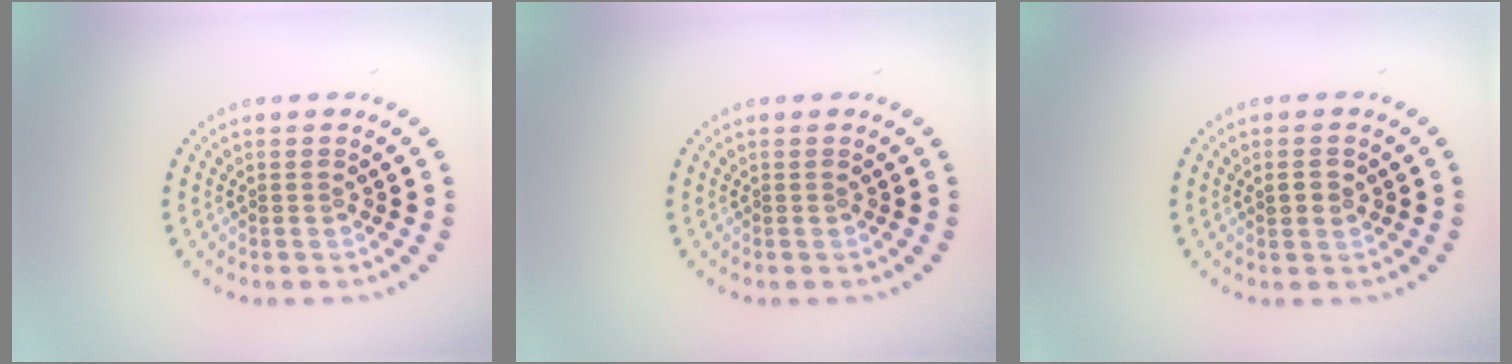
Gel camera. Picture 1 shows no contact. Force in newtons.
{"total": 0.0}
{"total": 1.5, "press": 1.5, "slide": 0.4}